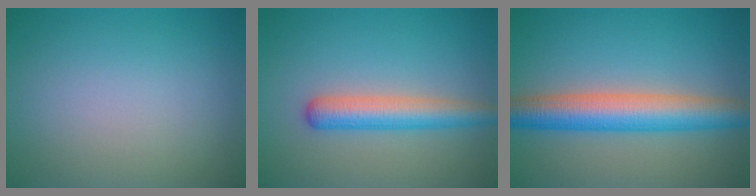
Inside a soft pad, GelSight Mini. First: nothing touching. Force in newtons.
{"total": 4.0, "press": 4.0, "slide": 0.1}
{"total": 6.9, "press": 6.8, "slide": 0.3}